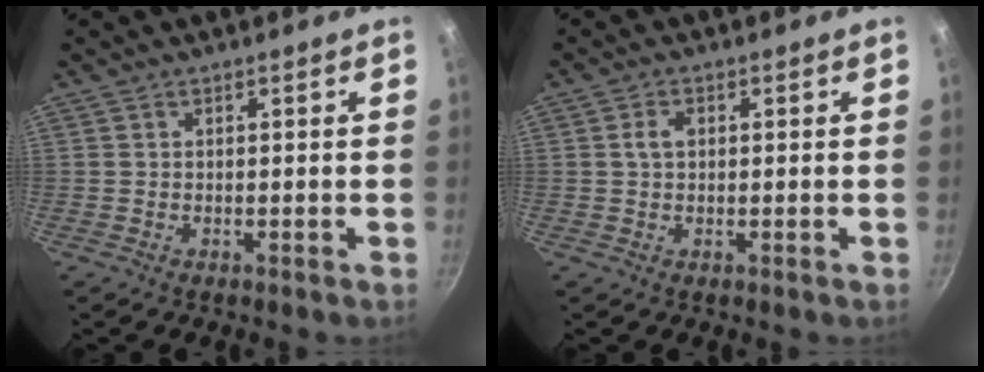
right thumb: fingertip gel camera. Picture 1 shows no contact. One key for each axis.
{"total": 2.5, "fx": 0.4, "fy": 1.7, "fz": 1.8, "tx": -0.027, "ty": 0.005, "tz": 0.006}